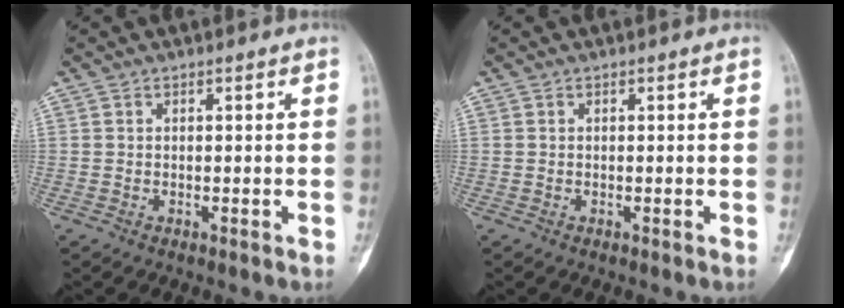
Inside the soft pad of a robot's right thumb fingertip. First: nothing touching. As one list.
[{"total": 0.0}]